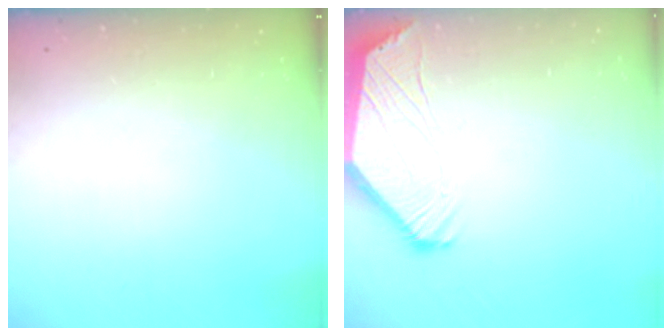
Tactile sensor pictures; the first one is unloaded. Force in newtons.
{"total": 2.4, "press": 2.4, "slide": 0.6}